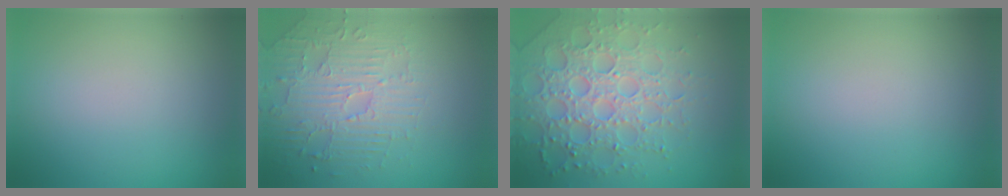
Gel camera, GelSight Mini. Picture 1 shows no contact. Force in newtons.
{"total": 4.6, "press": 3.8, "slide": 2.6}
{"total": 7.3, "press": 7.1, "slide": 1.7}
{"total": 0.0}